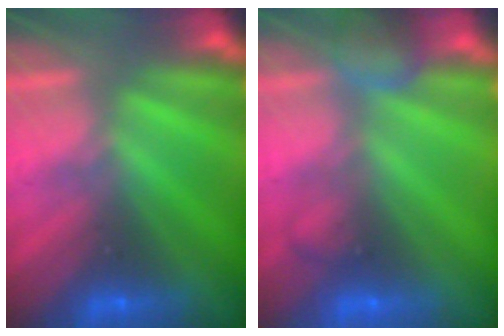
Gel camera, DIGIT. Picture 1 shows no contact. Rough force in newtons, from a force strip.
{"total": 2.6}